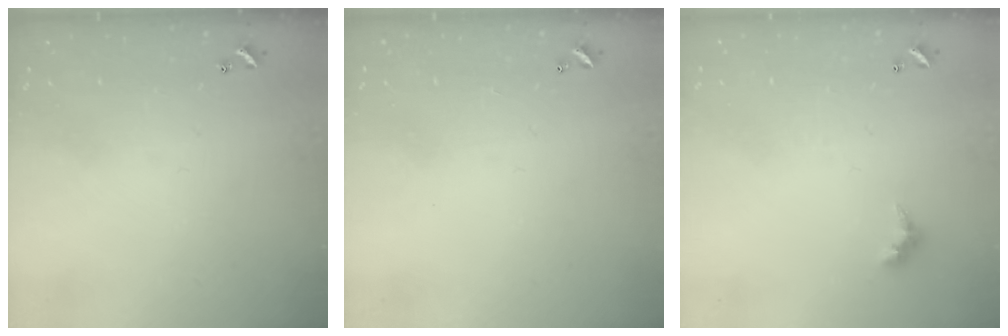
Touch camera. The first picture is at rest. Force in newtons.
{"total": 2.8, "press": 2.8, "slide": 0.1}
{"total": 2.4, "press": 2.4, "slide": 0.5}